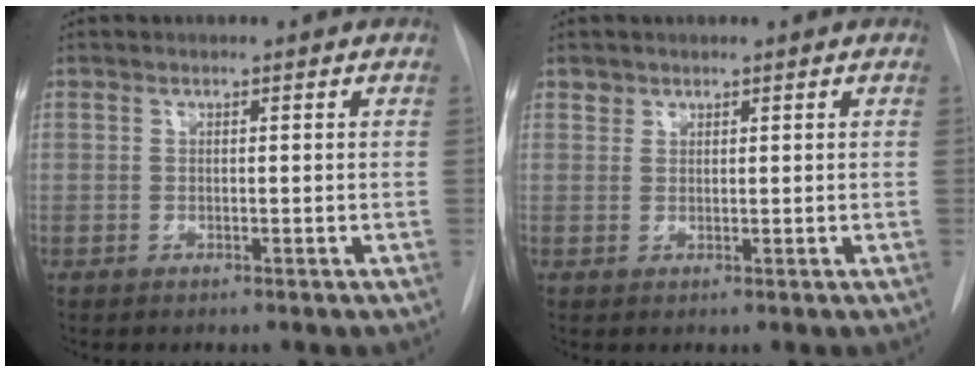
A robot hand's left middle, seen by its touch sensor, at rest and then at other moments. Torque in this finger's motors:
{"motor_torque": [0.10, -0.09, 0.05, 0.00]}